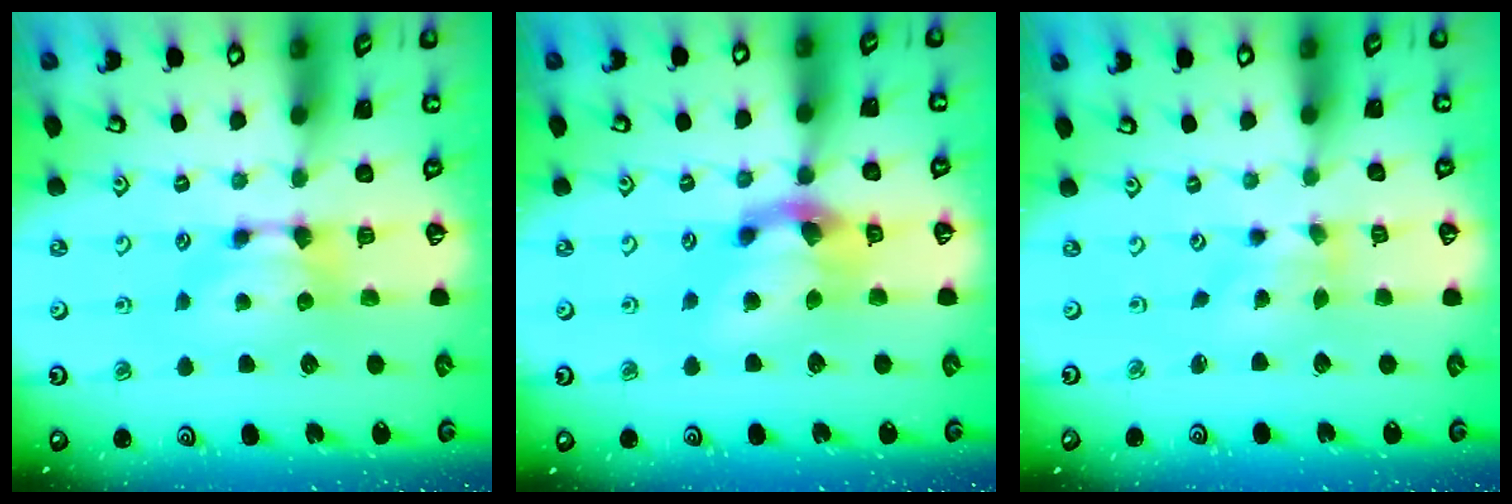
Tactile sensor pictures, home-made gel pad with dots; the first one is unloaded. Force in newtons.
{"total": 6.2, "press": 5.8, "slide": 2.1}
{"total": 1.6, "press": 0.9, "slide": 1.4}